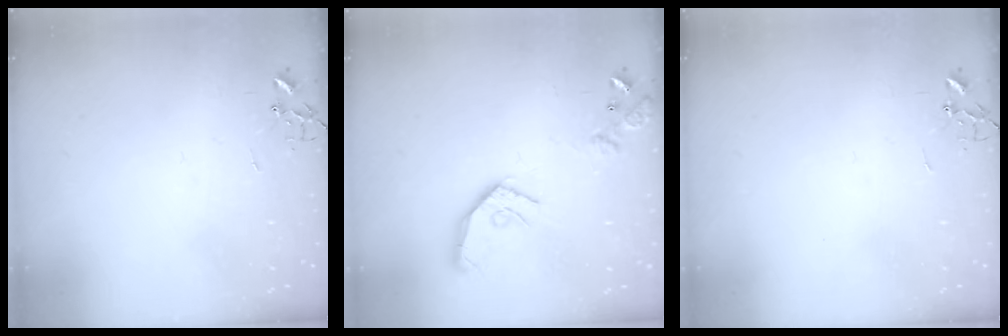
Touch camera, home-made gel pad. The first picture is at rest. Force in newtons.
{"total": 14.7, "press": 14.6, "slide": 1.6}
{"total": 0.0}